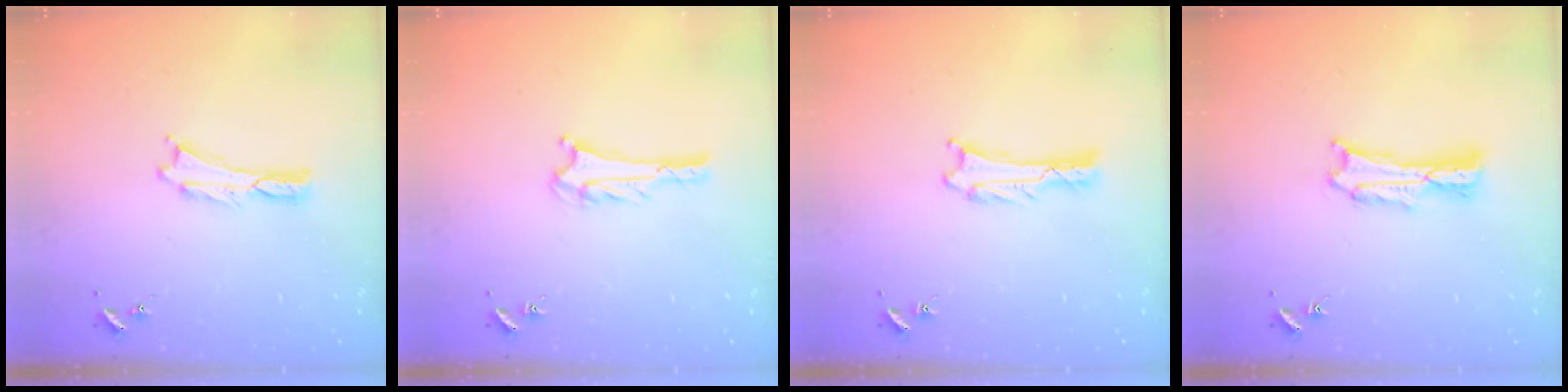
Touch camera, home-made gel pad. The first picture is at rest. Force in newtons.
{"total": 2.8, "press": 2.8, "slide": 0.2}
{"total": 1.0, "press": 1.0, "slide": 0.1}
{"total": 2.7, "press": 2.7, "slide": 0.3}